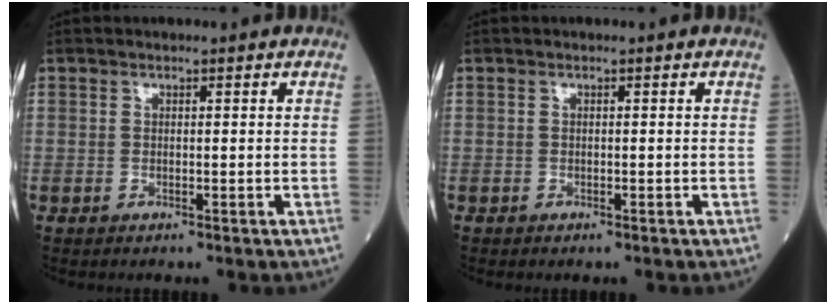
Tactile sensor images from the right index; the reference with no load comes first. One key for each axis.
{"total": 0.0}